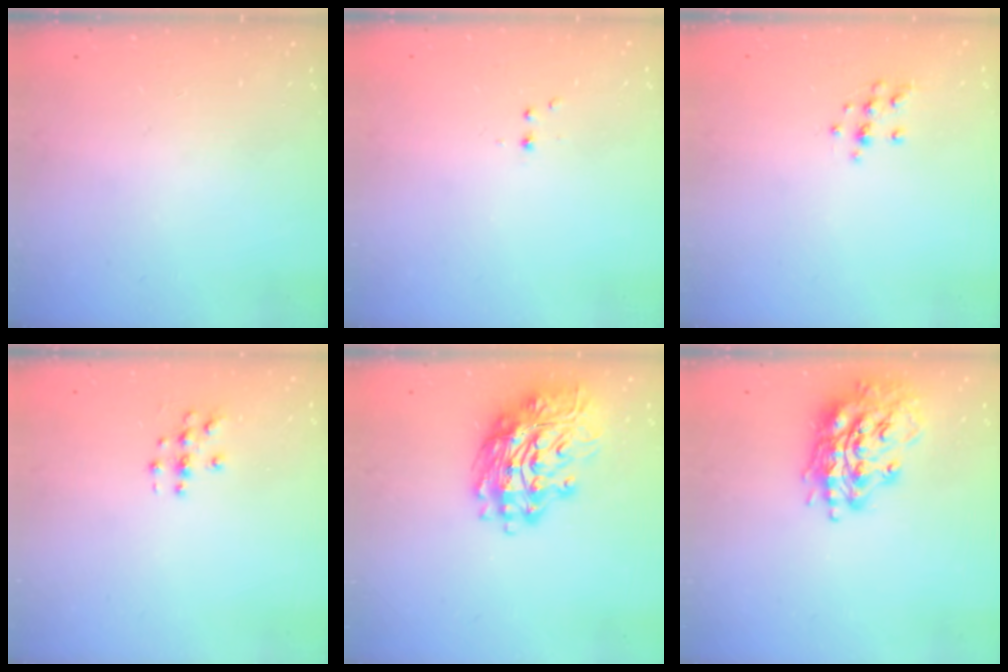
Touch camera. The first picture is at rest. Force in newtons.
{"total": 2.2, "press": 1.9, "slide": 1.0}
{"total": 9.0, "press": 8.9, "slide": 0.8}
{"total": 3.0, "press": 3.0, "slide": 0.1}
{"total": 16.8, "press": 16.7, "slide": 1.9}
{"total": 16.5, "press": 16.4, "slide": 1.9}